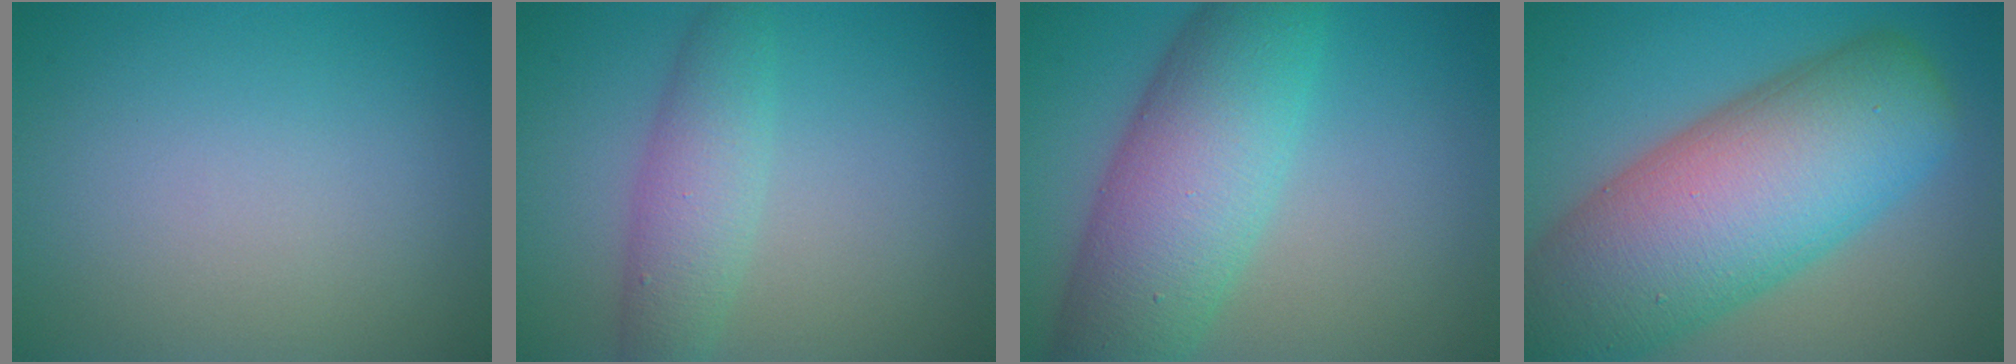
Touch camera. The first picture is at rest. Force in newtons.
{"total": 3.8, "press": 3.8, "slide": 0.1}
{"total": 9.6, "press": 9.6, "slide": 0.4}
{"total": 15.2, "press": 15.1, "slide": 0.6}